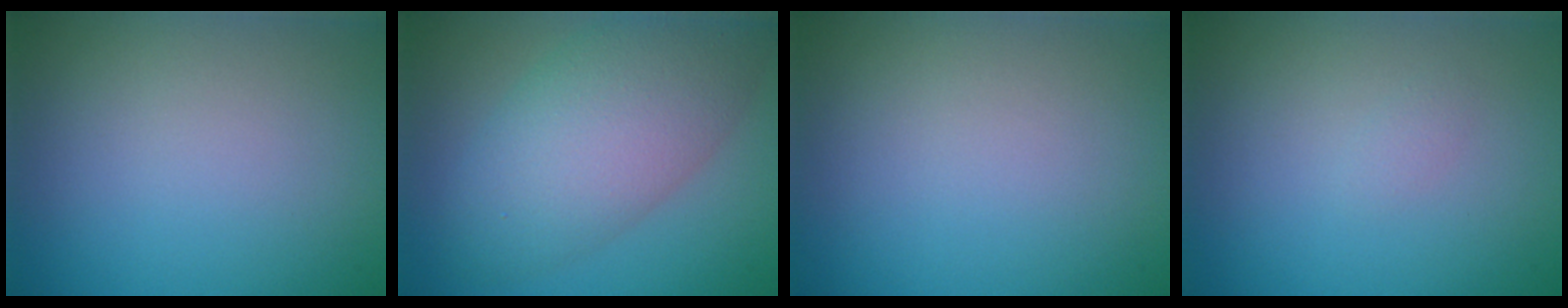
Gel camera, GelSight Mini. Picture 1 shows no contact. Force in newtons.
{"total": 8.1, "press": 8.1, "slide": 0.3}
{"total": 0.0}
{"total": 0.5, "press": 0.5, "slide": 0.0}